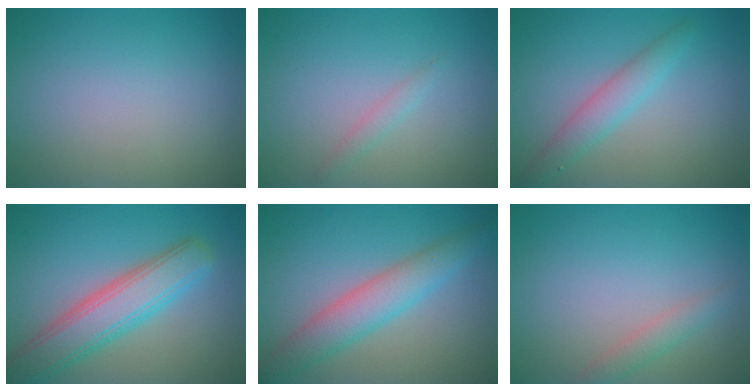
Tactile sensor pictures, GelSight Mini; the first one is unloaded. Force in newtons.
{"total": 1.0, "press": 0.9, "slide": 0.1}
{"total": 2.8, "press": 2.8, "slide": 0.1}
{"total": 6.4, "press": 6.4, "slide": 0.3}
{"total": 4.5, "press": 4.5, "slide": 0.1}
{"total": 1.6, "press": 1.6, "slide": 0.2}